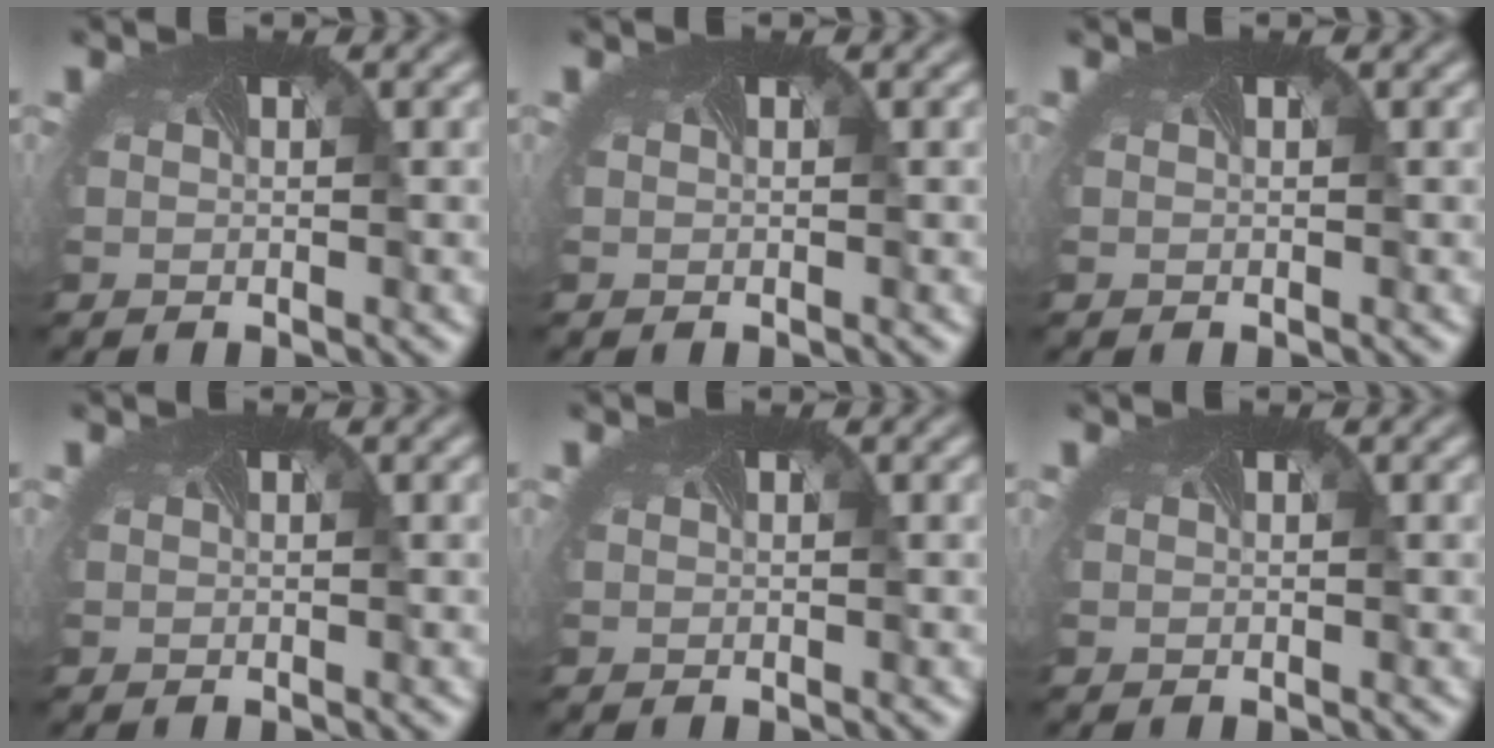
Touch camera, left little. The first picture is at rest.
{"total": 0.0}
{"total": 0.0}
{"total": 0.0}
{"total": 0.0}
{"total": 0.0}